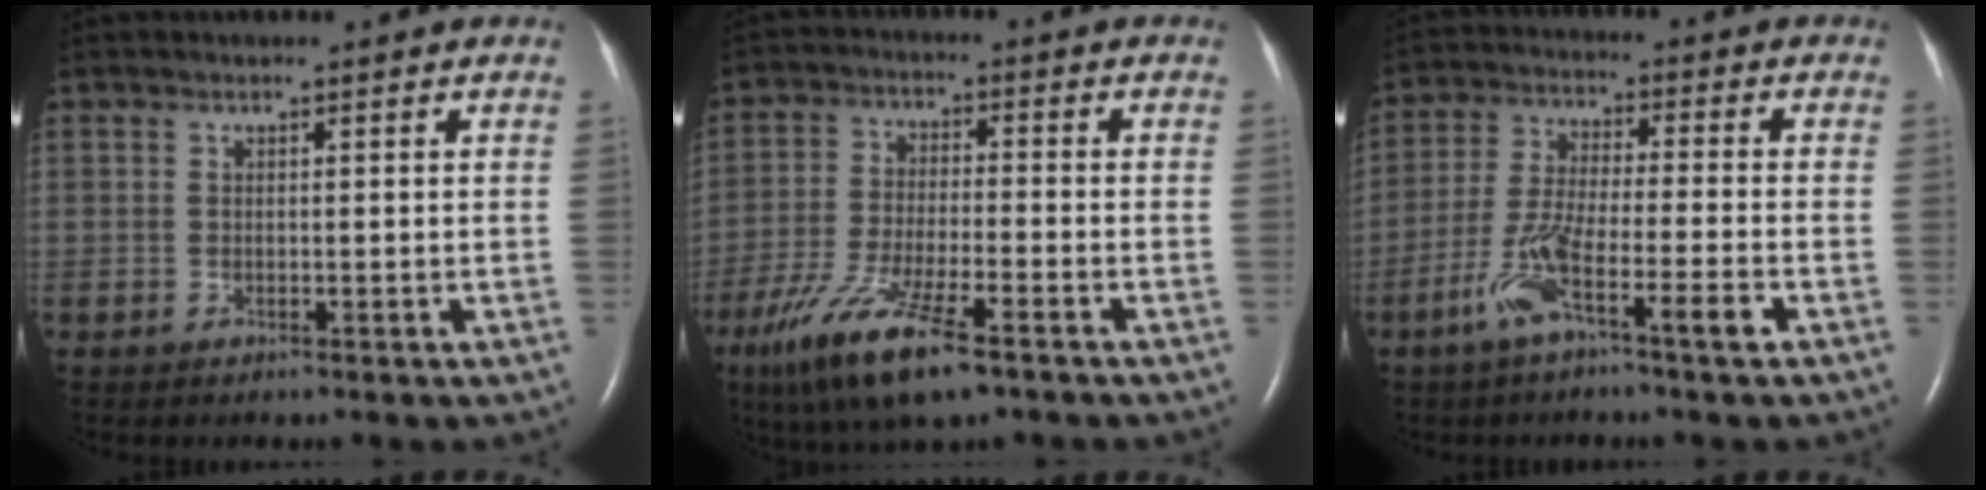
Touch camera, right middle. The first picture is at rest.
{"total": 11.9, "force": [-7.3, 2.0, 9.1], "torque": [-0.184, -0.027, -0.128]}
{"total": 8.3, "force": [-4.7, 0.3, 6.9], "torque": [-0.143, -0.001, -0.089]}